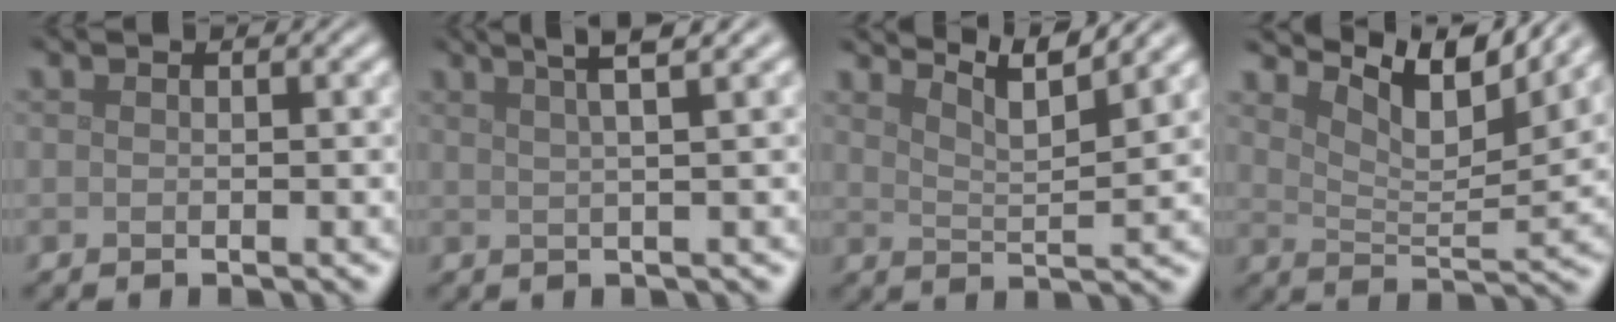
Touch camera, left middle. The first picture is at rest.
{"total": 4.5, "force": [2.9, 0.7, 3.3], "torque": [-0.036, 0.014, 0.027]}
{"total": 5.4, "force": [4.4, 0.9, 3.0], "torque": [-0.044, 0.007, 0.054]}
{"total": 7.3, "force": [5.4, 2.0, 4.5], "torque": [-0.079, -0.002, 0.090]}